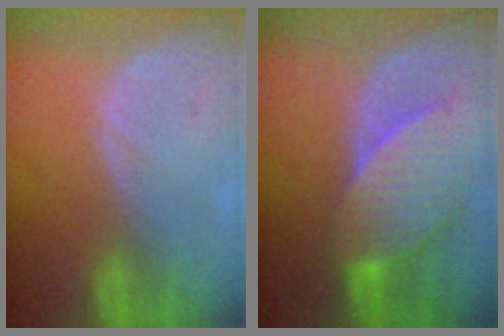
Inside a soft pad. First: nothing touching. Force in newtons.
{"total": 7.7, "press": 7.7, "slide": 0.4}